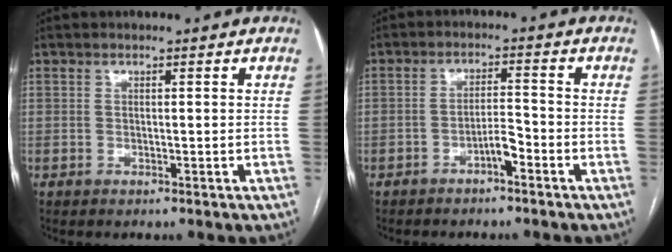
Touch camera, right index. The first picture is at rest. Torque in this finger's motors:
{"motor_torque": [0.60, 0.04, 0.11, 0.08]}